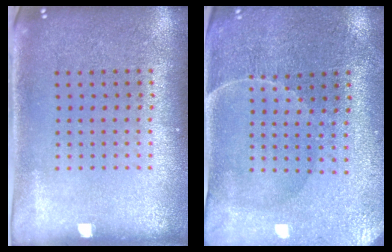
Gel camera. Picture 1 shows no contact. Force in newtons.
{"total": 0.7, "press": 0.6, "slide": 0.4}